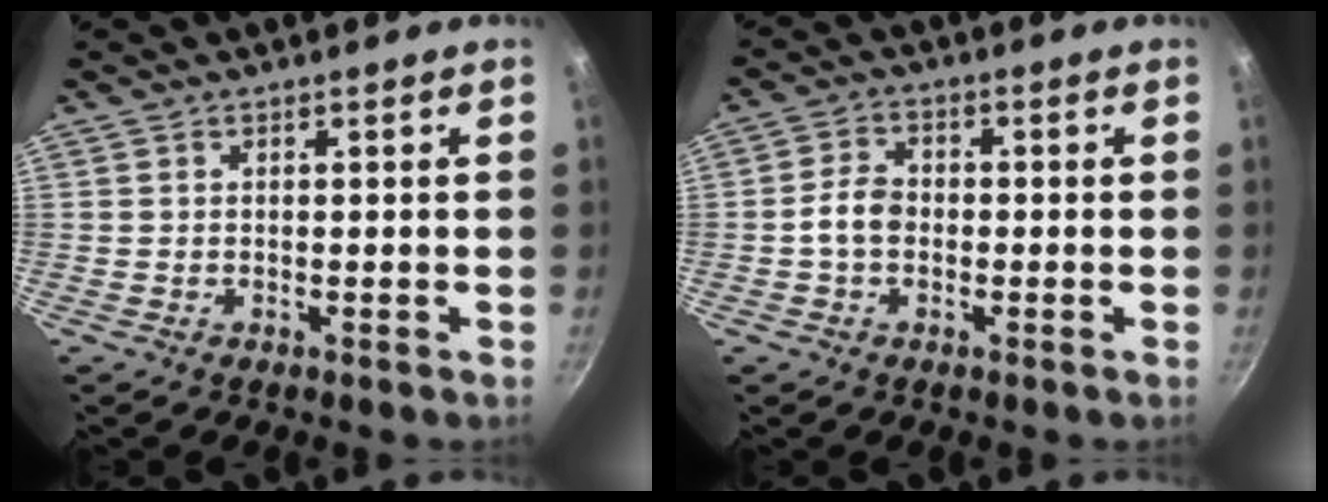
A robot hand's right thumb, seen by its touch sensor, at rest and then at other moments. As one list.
[{"total": 4.5, "force": [-0.9, 3.4, 2.9], "torque": [-0.043, 0.022, -0.023]}]